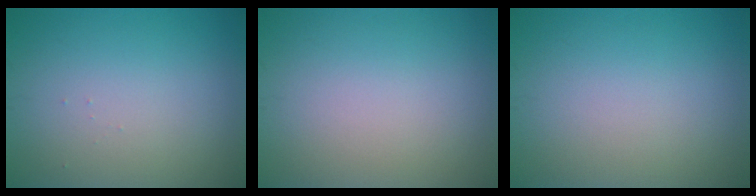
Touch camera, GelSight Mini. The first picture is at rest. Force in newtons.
{"total": 0.0}
{"total": 0.0}